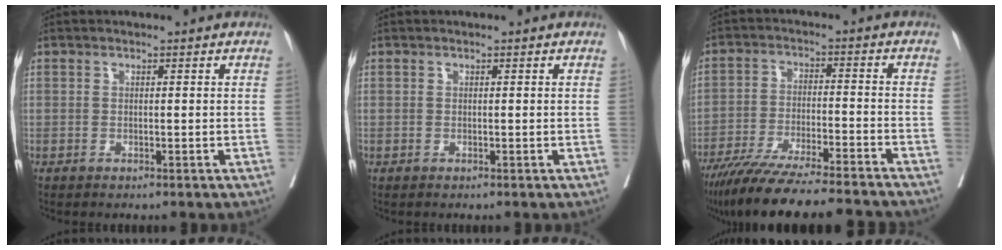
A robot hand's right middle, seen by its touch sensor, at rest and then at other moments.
{"total": 0.0}
{"total": 19.3, "force": [-17.0, 1.1, 9.1], "torque": [-0.143, -0.034, -0.262]}